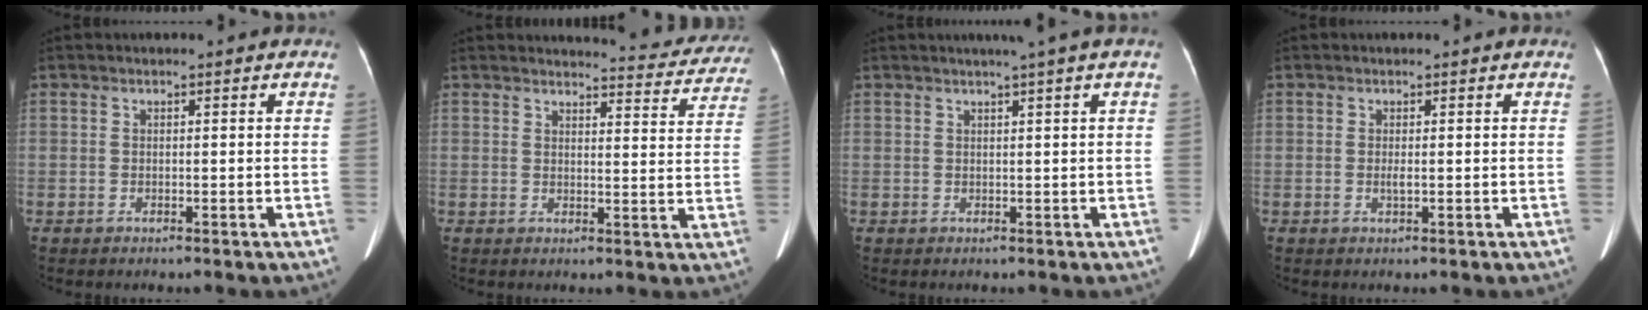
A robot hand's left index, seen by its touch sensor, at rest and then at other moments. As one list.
[{"total": 11.6, "force": [11.3, 1.9, 1.6], "torque": [0.002, -0.040, 0.105]}, {"total": 3.0, "force": [2.0, -0.8, 2.0], "torque": [-0.026, 0.007, 0.032]}, {"total": 0.8, "force": [0.0, 0.2, 0.8], "torque": [-0.017, -0.003, 0.000]}]